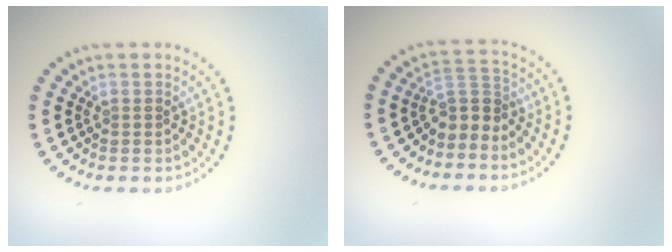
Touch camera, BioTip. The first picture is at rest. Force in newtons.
{"total": 2.8, "press": 2.1, "slide": 1.9}